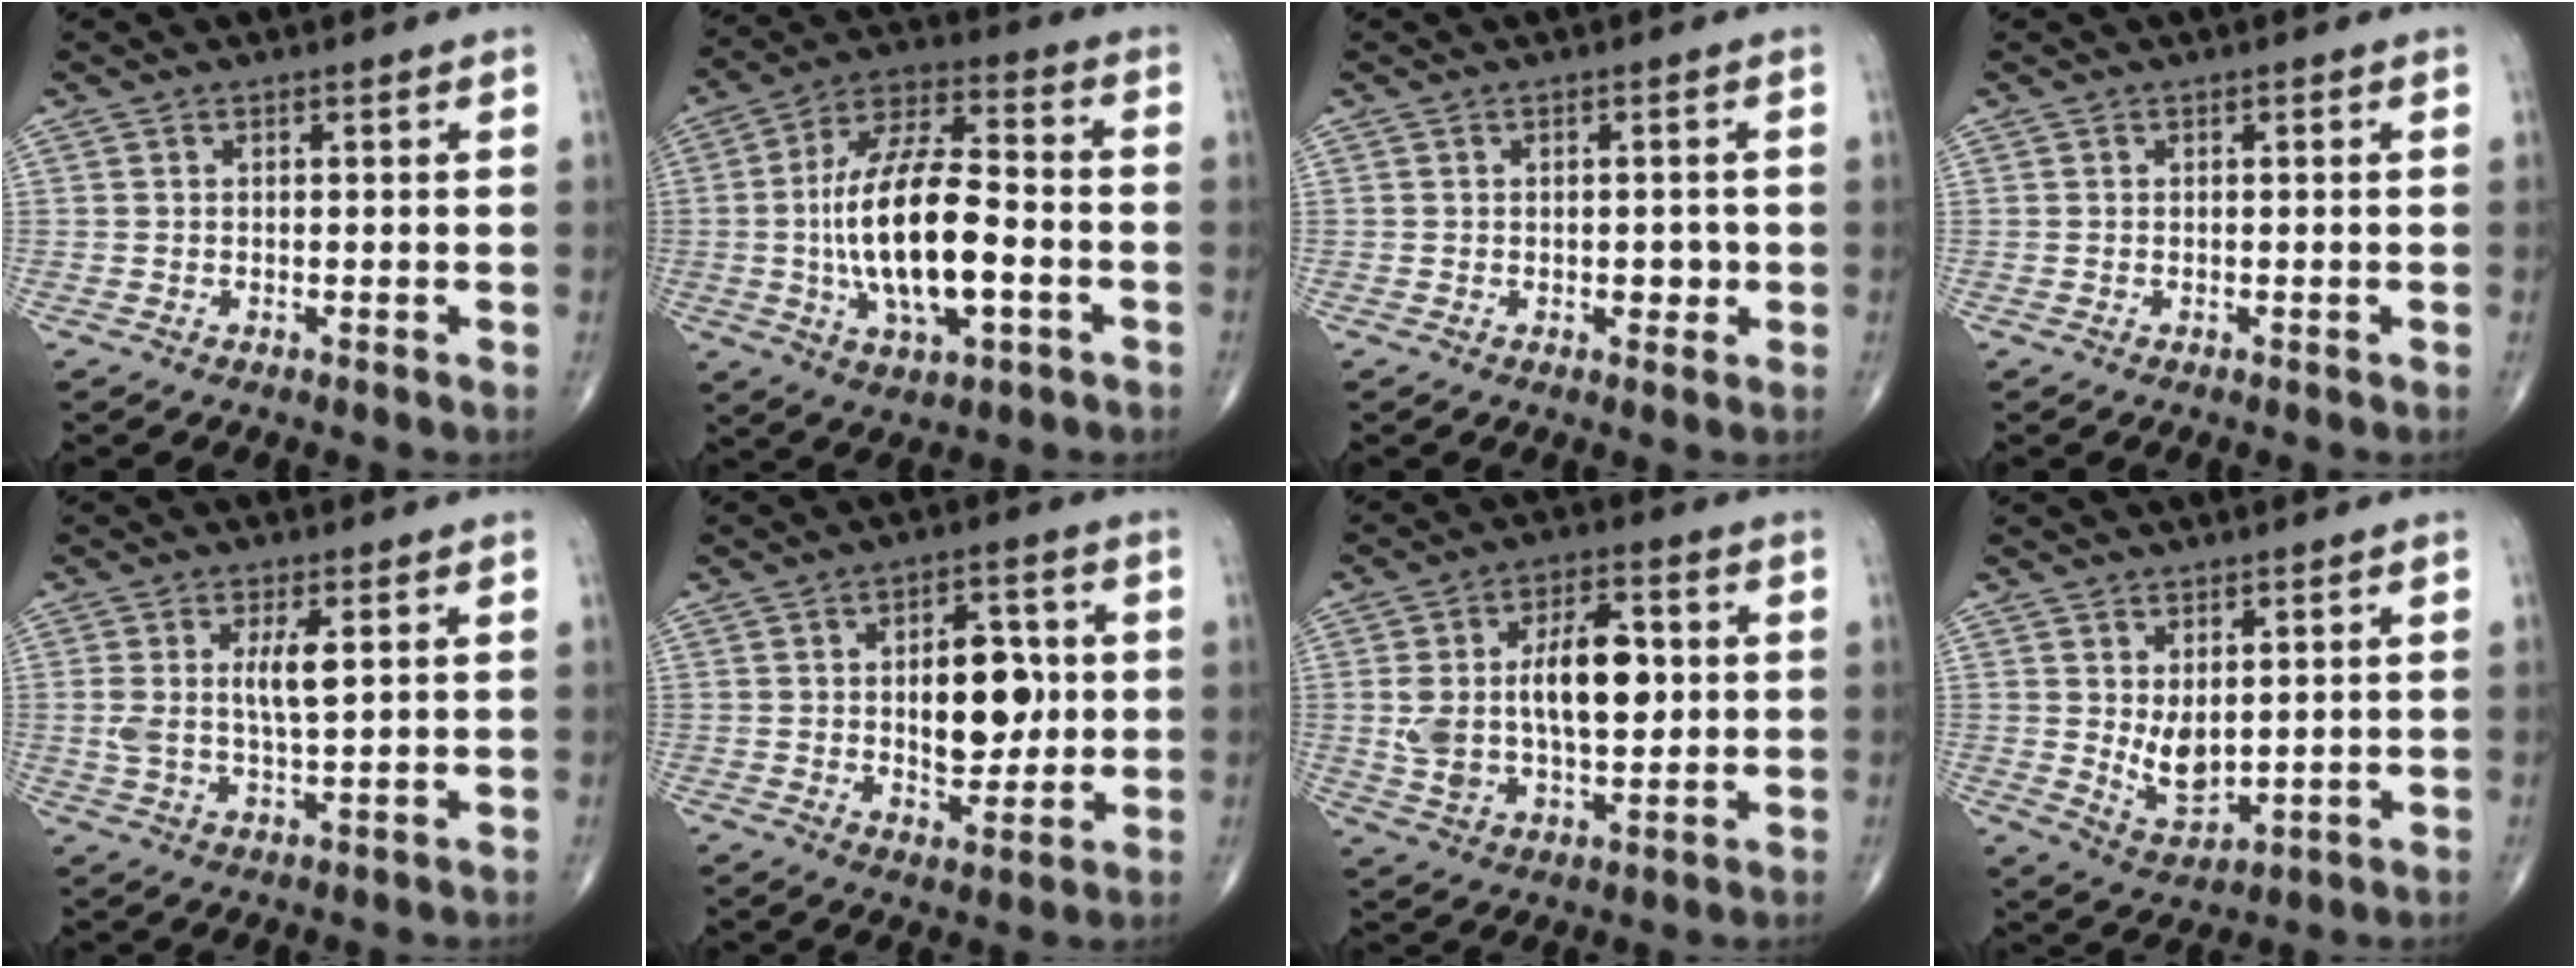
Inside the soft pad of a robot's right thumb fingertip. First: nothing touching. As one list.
[{"total": 19.2, "force": [-3.1, 8.2, 17.1], "torque": [-0.312, 0.031, -0.050]}, {"total": 2.6, "force": [-0.4, 1.6, 2.0], "torque": [-0.010, 0.001, -0.004]}, {"total": 0.0}, {"total": 5.9, "force": [1.6, 1.6, 5.4], "torque": [-0.107, -0.012, 0.034]}, {"total": 11.5, "force": [0.7, 6.4, 9.5], "torque": [-0.104, -0.001, 0.017]}, {"total": 15.4, "force": [1.8, 8.1, 13.0], "torque": [-0.208, 0.009, 0.037]}, {"total": 6.2, "force": [1.2, 3.3, 5.0], "torque": [-0.077, -0.023, 0.038]}]